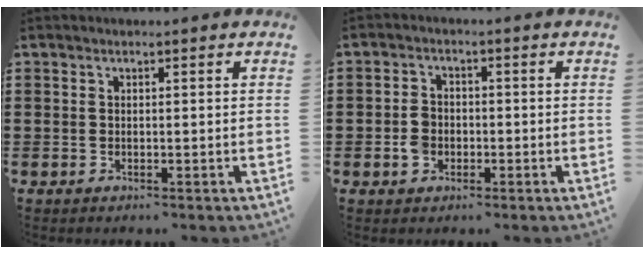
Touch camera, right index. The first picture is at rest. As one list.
[{"total": 3.4, "force": [-1.0, 2.7, 1.8], "torque": [-0.045, 0.003, -0.020]}]